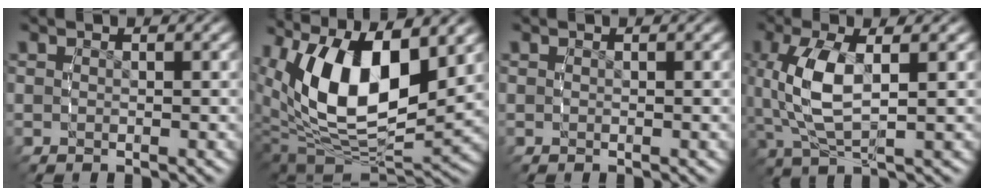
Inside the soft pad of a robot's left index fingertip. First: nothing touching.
{"total": 12.6, "force": [1.5, 7.4, 10.1], "torque": [-0.206, -0.040, 0.052]}
{"total": 0.0}
{"total": 5.6, "force": [1.4, 2.0, 5.0], "torque": [-0.126, -0.006, 0.035]}